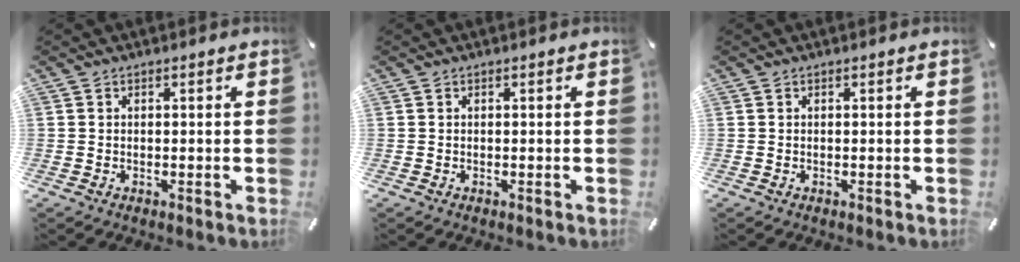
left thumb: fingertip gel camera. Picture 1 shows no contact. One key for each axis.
{"total": 0.0}
{"total": 0.0}